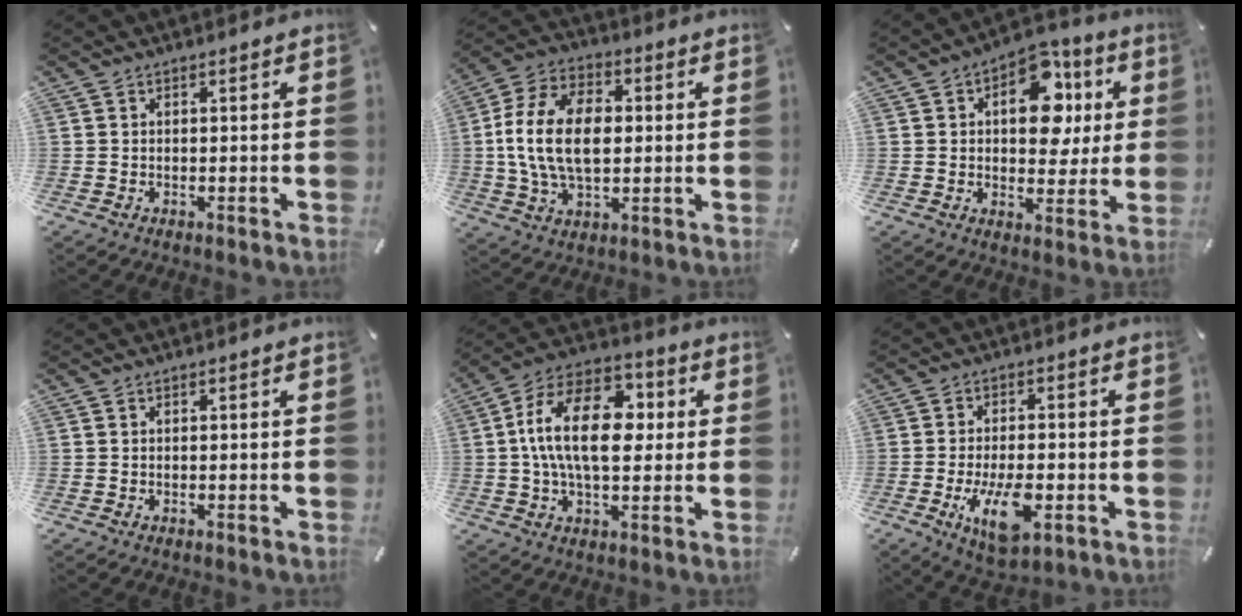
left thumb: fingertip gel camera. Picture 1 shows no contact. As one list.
[{"total": 16.4, "force": [0.2, 10.8, 12.3], "torque": [-0.273, 0.013, 0.004]}, {"total": 14.4, "force": [4.1, 9.3, 10.2], "torque": [-0.134, -0.008, 0.068]}, {"total": 0.0}, {"total": 18.2, "force": [1.9, 10.8, 14.5], "torque": [-0.292, 0.009, 0.027]}, {"total": 11.1, "force": [-3.6, 5.2, 9.1], "torque": [-0.169, -0.005, -0.060]}]